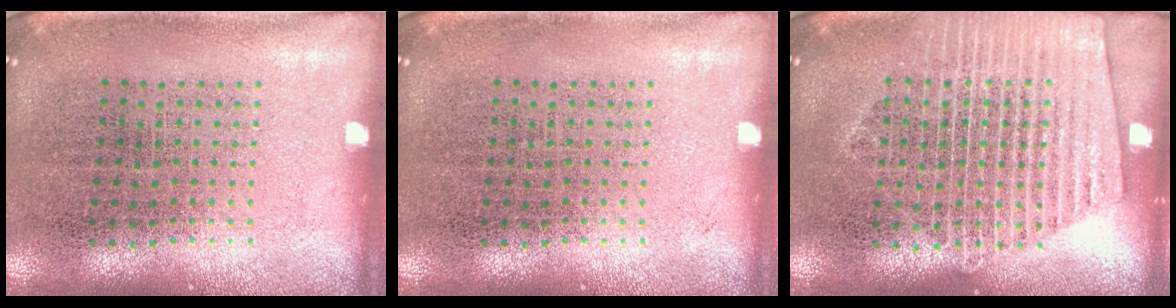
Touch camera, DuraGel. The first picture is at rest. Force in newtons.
{"total": 0.0}
{"total": 1.8, "press": 1.8, "slide": 0.3}